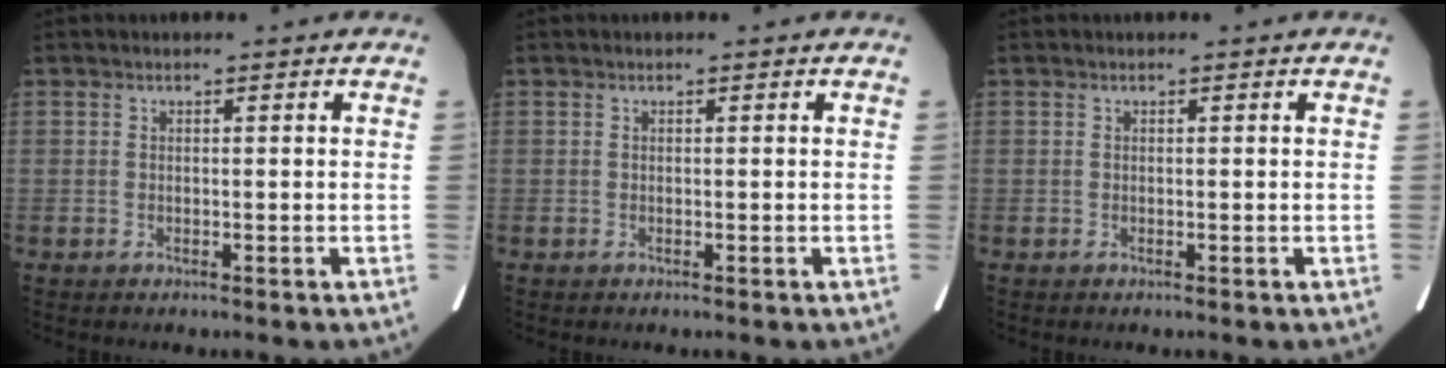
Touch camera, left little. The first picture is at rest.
{"total": 0.0}
{"total": 0.0}